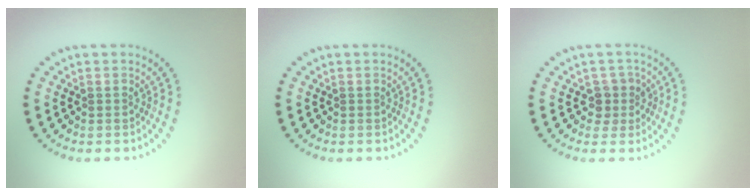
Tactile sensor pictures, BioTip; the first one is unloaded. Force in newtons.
{"total": 0.0}
{"total": 1.8, "press": 1.5, "slide": 1.0}